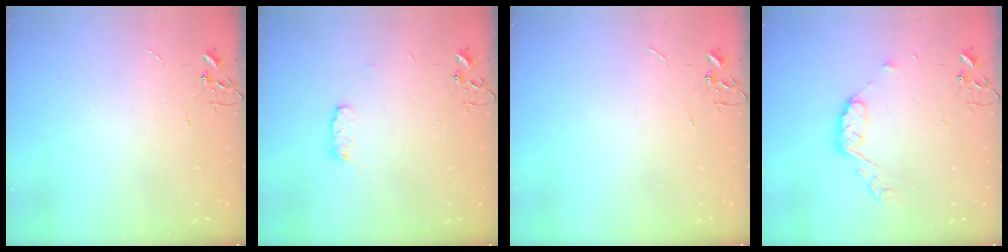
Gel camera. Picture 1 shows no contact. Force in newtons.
{"total": 5.8, "press": 5.8, "slide": 0.3}
{"total": 0.0}
{"total": 9.0, "press": 9.0, "slide": 0.5}